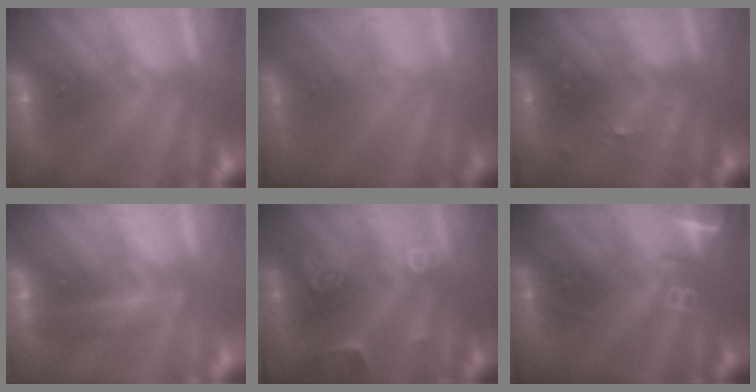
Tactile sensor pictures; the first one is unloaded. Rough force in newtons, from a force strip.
{"total": 1.8}
{"total": 2.9}
{"total": 1.8}
{"total": 2.5}
{"total": 2.7}